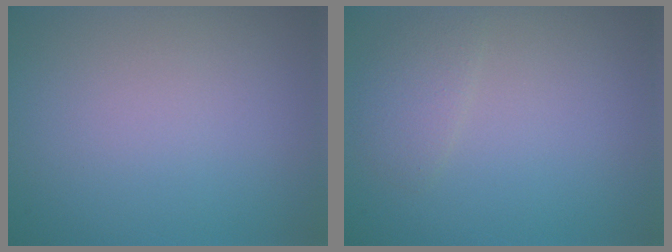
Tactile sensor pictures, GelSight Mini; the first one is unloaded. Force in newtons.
{"total": 1.5, "press": 1.5, "slide": 0.1}